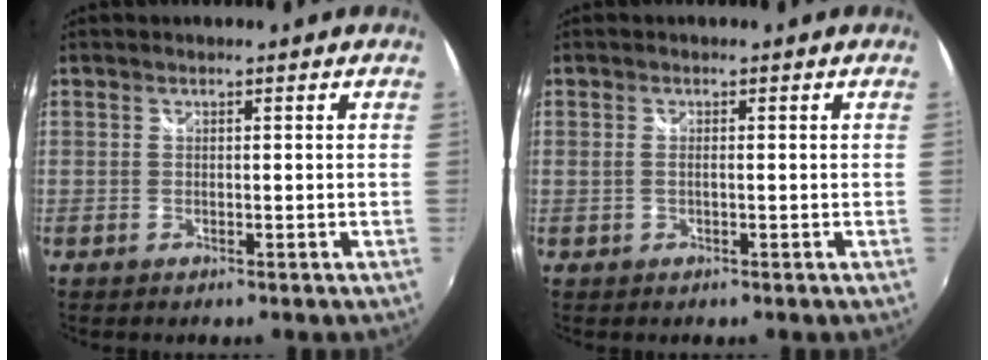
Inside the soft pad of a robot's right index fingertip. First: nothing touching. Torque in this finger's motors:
{"motor_torque": [-0.18, 0.12, -0.04, 0.00]}